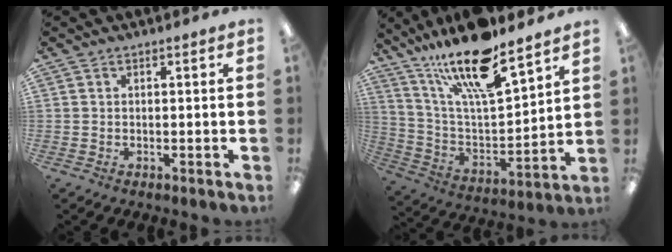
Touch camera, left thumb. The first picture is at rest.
{"total": 19.6, "force": [15.3, 4.5, 11.3], "torque": [-0.206, -0.101, 0.258]}